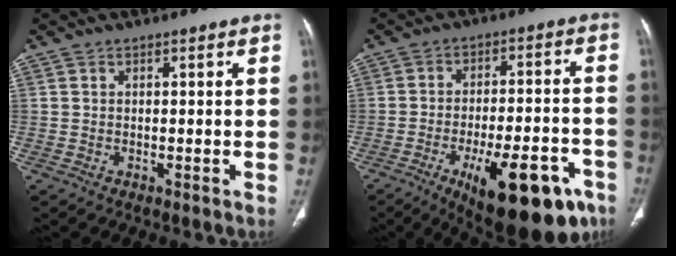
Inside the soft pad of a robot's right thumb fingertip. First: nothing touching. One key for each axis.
{"total": 21.0, "fx": -10.7, "fy": 8.0, "fz": 16.2, "tx": -0.177, "ty": 0.047, "tz": -0.144}